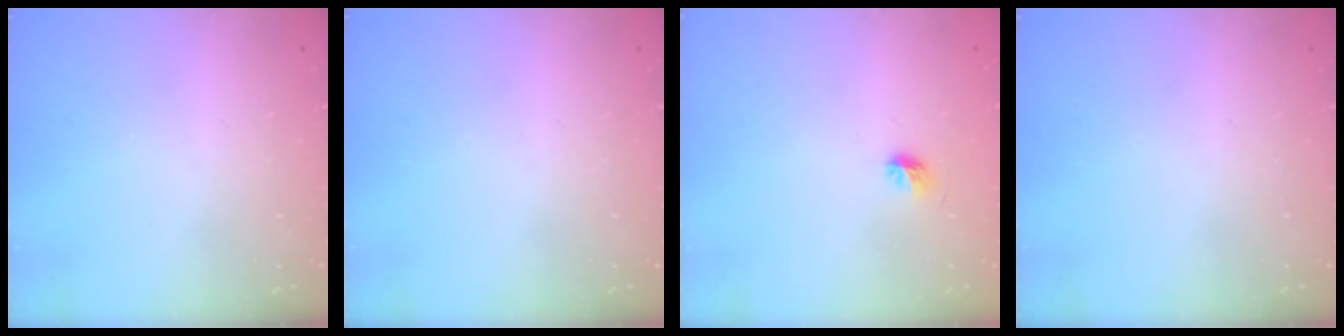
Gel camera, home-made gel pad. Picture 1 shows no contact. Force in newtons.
{"total": 0.0}
{"total": 4.2, "press": 3.9, "slide": 1.4}
{"total": 0.0}